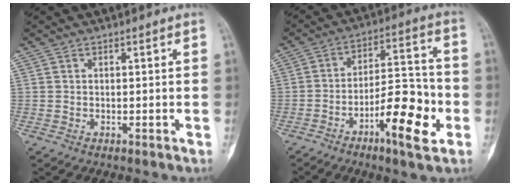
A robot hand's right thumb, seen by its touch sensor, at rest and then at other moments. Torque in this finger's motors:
{"motor_torque": [0.72, 0.85, 0.07, -0.06, 0.05]}